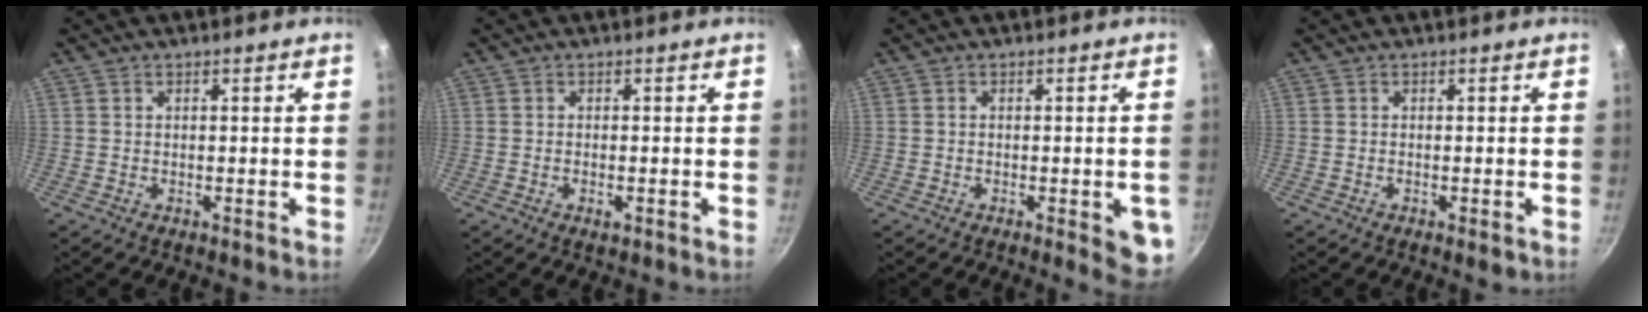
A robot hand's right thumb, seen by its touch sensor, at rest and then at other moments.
{"total": 1.5, "force": [-0.6, 0.6, 1.2], "torque": [-0.025, 0.001, -0.011]}
{"total": 6.3, "force": [-2.0, 2.1, 5.6], "torque": [-0.047, 0.003, -0.024]}
{"total": 1.4, "force": [-0.6, 0.4, 1.2], "torque": [-0.025, -0.001, -0.010]}